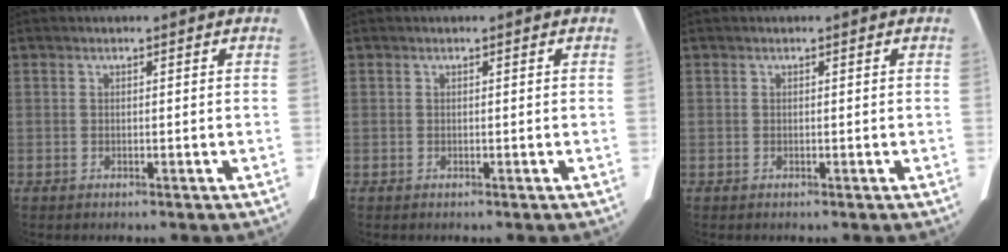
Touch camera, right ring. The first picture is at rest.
{"total": 0.0}
{"total": 0.0}